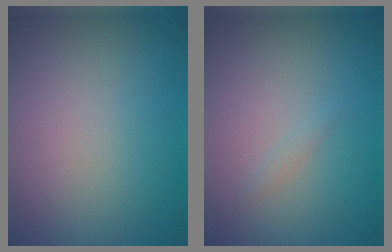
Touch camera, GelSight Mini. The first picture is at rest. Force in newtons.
{"total": 0.5, "press": 0.5, "slide": 0.0}